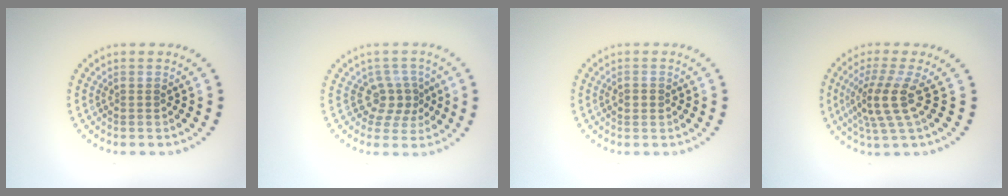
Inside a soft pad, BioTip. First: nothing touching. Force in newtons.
{"total": 2.8, "press": 2.1, "slide": 1.8}
{"total": 1.4, "press": 1.4, "slide": 0.0}
{"total": 4.0, "press": 2.9, "slide": 2.7}